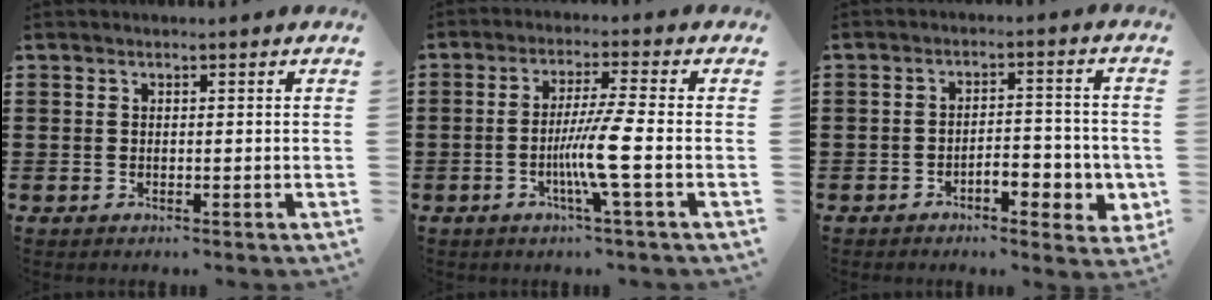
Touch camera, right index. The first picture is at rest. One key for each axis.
{"total": 6.9, "fx": -2.1, "fy": -0.9, "fz": 6.6, "tx": -0.124, "ty": -0.019, "tz": -0.043}
{"total": 5.2, "fx": -2.5, "fy": 2.4, "fz": 3.9, "tx": -0.049, "ty": 0.004, "tz": -0.049}